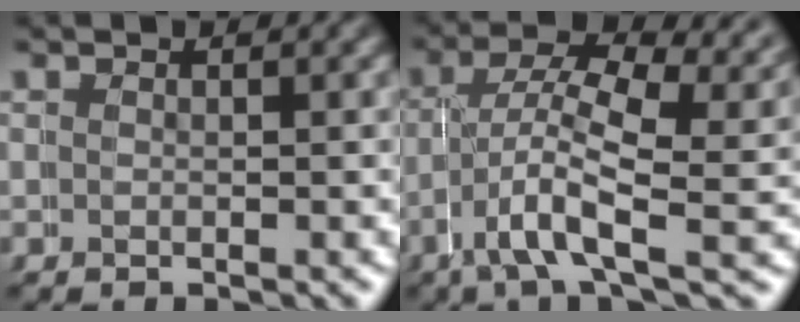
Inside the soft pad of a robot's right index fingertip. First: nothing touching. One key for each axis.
{"total": 6.2, "fx": 0.5, "fy": 3.2, "fz": 5.3, "tx": -0.108, "ty": -0.013, "tz": -0.006}